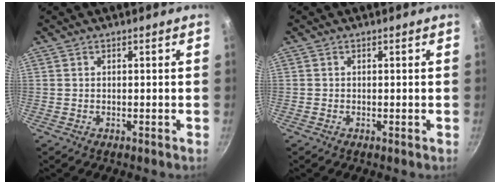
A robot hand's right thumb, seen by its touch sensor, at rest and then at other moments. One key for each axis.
{"total": 0.0}